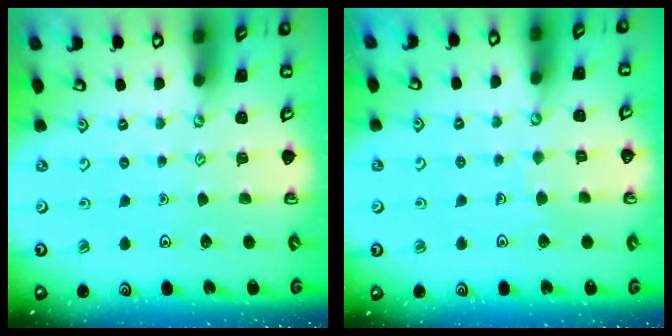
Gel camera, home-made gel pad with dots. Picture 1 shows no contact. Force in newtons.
{"total": 4.4, "press": 4.4, "slide": 0.4}